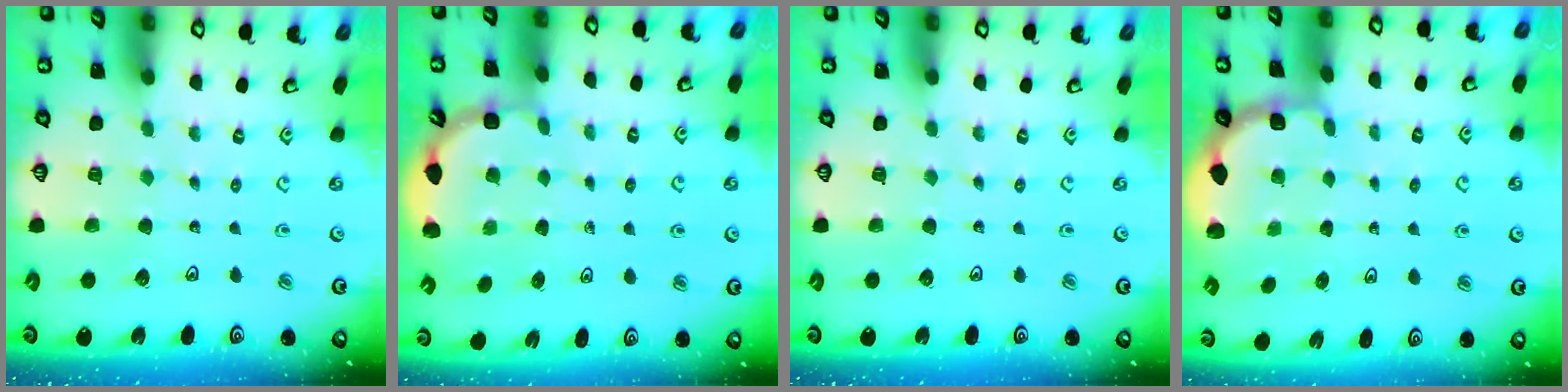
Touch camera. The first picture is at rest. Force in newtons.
{"total": 3.2, "press": 2.9, "slide": 1.4}
{"total": 0.0}
{"total": 2.0, "press": 1.8, "slide": 0.7}